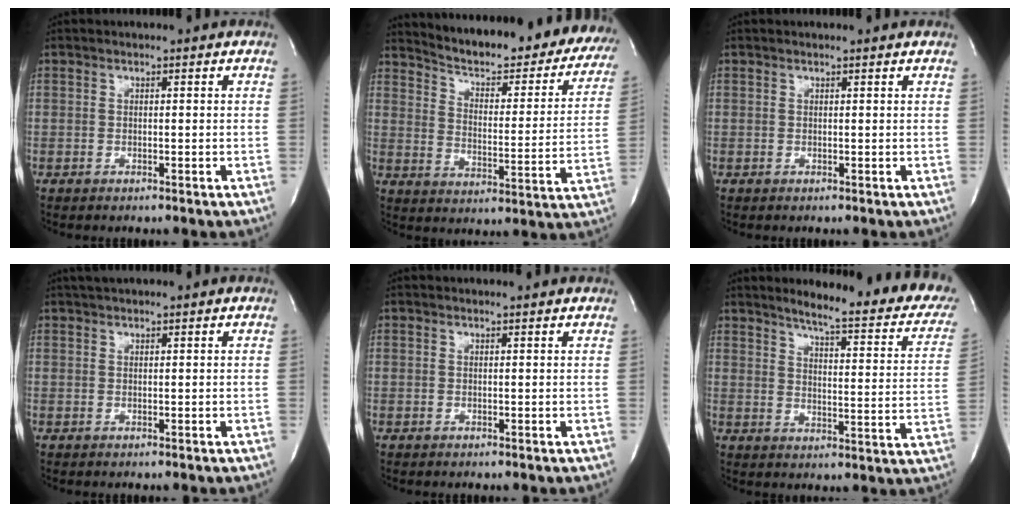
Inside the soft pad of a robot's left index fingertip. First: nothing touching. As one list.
[{"total": 26.6, "force": [24.1, 6.1, 9.6], "torque": [-0.139, -0.068, 0.296]}, {"total": 0.8, "force": [0.8, -0.1, 0.2], "torque": [-0.011, 0.001, 0.012]}, {"total": 2.2, "force": [2.0, 0.2, 1.0], "torque": [-0.017, 0.020, 0.034]}, {"total": 2.2, "force": [2.2, 0.0, 0.4], "torque": [-0.012, 0.007, 0.023]}, {"total": 19.8, "force": [16.5, 3.2, 10.6], "torque": [-0.125, -0.039, 0.190]}]